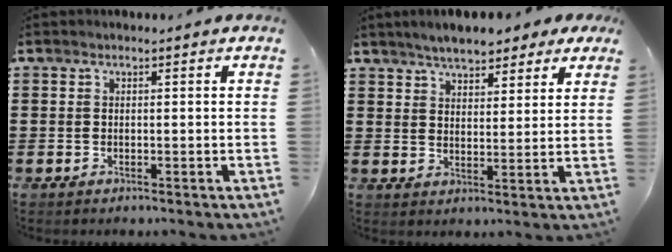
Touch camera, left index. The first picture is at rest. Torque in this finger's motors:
{"motor_torque": [1.90, -0.24, 0.52, 0.21]}